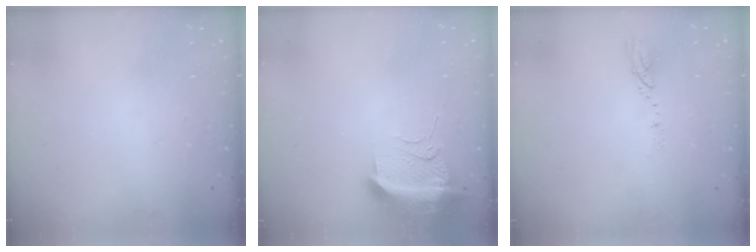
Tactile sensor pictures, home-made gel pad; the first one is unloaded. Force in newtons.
{"total": 12.1, "press": 12.1, "slide": 1.3}
{"total": 3.1, "press": 3.1, "slide": 0.3}